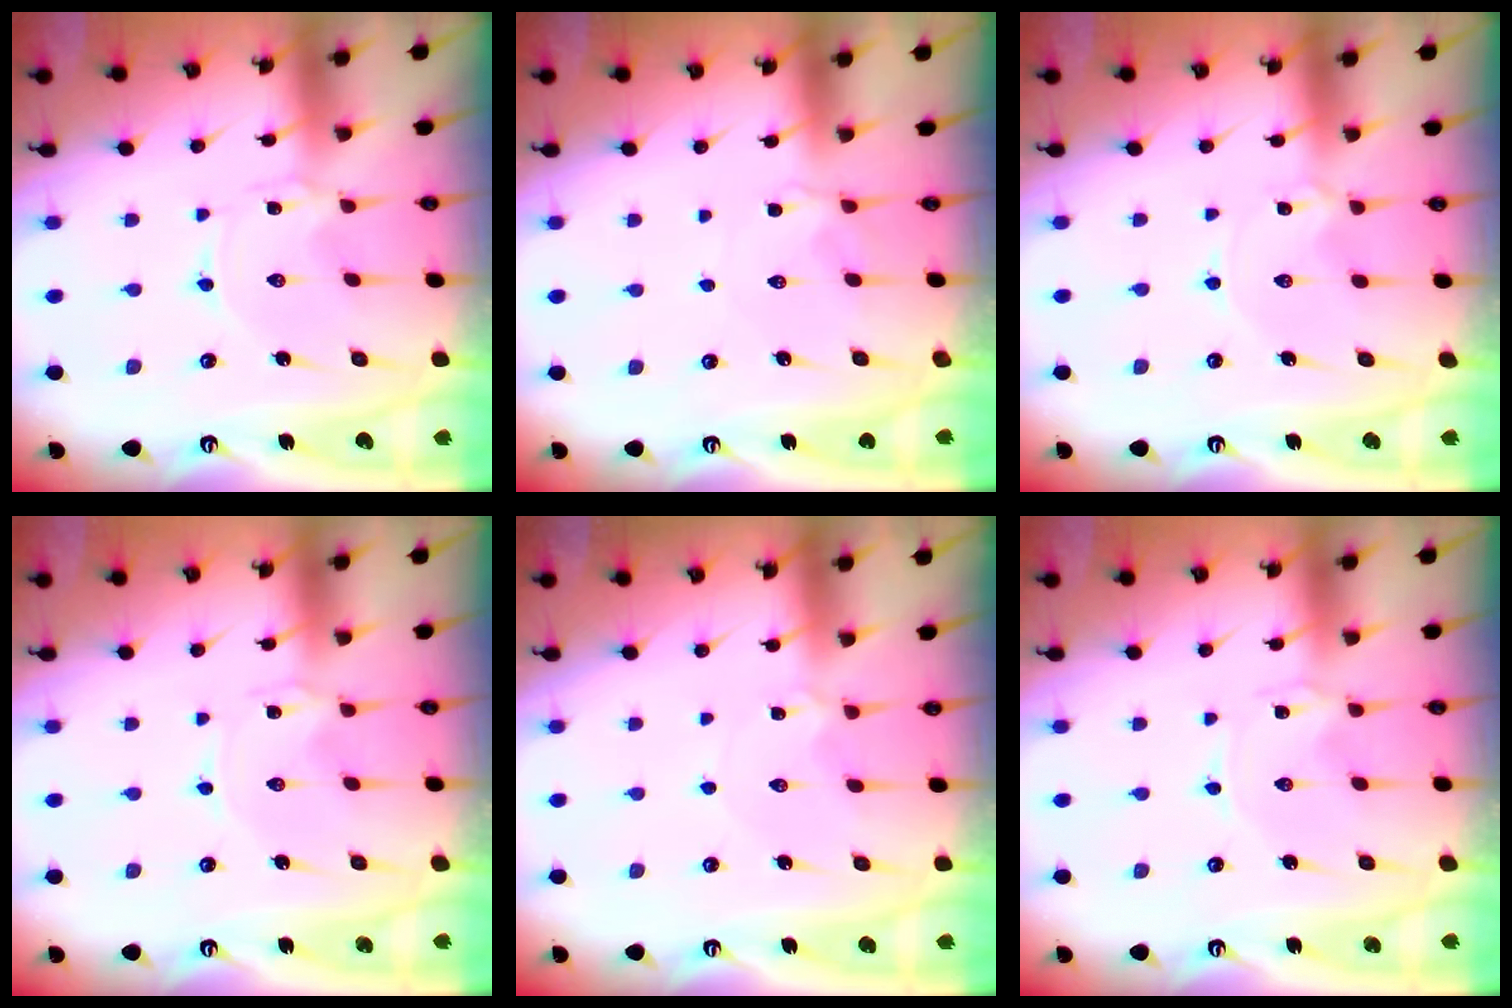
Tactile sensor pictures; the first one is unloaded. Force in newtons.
{"total": 2.7, "press": 2.6, "slide": 0.6}
{"total": 1.7, "press": 1.6, "slide": 0.1}
{"total": 0.0}
{"total": 2.5, "press": 2.5, "slide": 0.4}
{"total": 0.0}